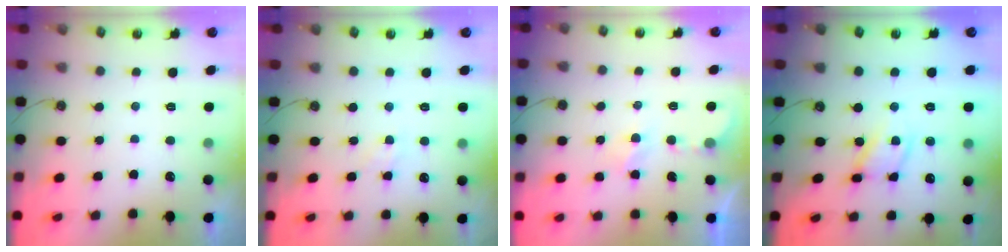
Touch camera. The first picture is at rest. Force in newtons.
{"total": 1.4, "press": 1.4, "slide": 0.3}
{"total": 3.1, "press": 3.0, "slide": 0.4}
{"total": 11.2, "press": 11.2, "slide": 0.7}